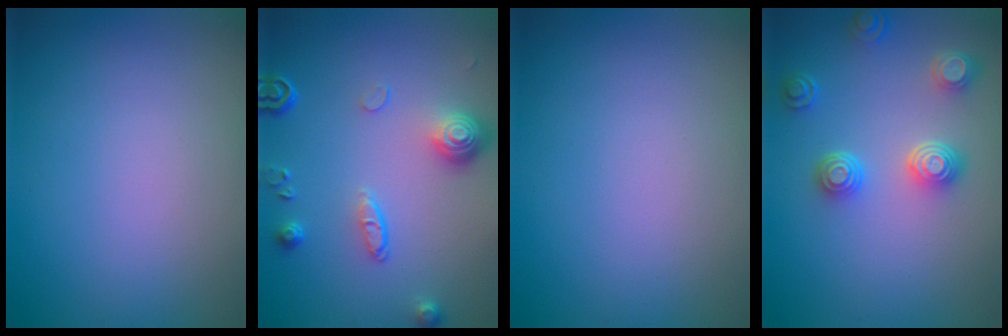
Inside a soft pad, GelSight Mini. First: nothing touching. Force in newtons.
{"total": 4.2, "press": 3.2, "slide": 2.7}
{"total": 0.0}
{"total": 3.9, "press": 3.1, "slide": 2.3}